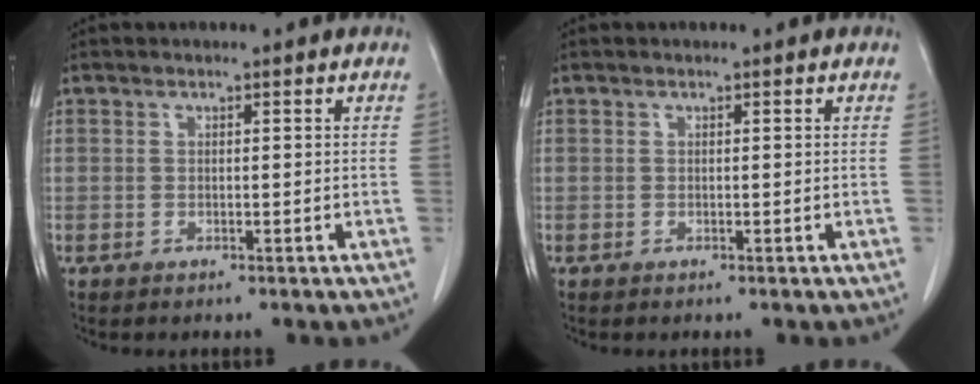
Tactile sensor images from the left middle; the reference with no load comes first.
{"total": 0.0}